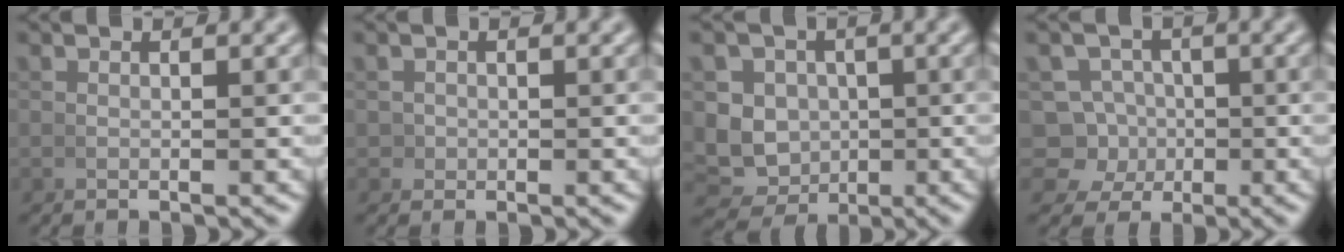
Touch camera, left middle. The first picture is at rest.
{"total": 1.1, "force": [-0.1, 1.1, 0.1], "torque": [-0.007, -0.004, -0.001]}
{"total": 10.6, "force": [-1.7, 9.7, 3.9], "torque": [-0.096, -0.045, -0.022]}
{"total": 8.4, "force": [-1.1, 7.9, 2.6], "torque": [-0.067, -0.036, -0.018]}